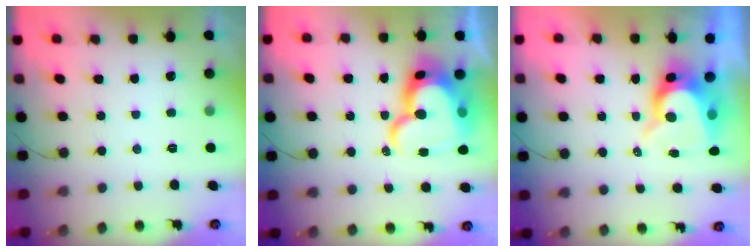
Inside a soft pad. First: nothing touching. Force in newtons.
{"total": 22.0, "press": 21.9, "slide": 1.9}
{"total": 10.1, "press": 10.0, "slide": 1.0}